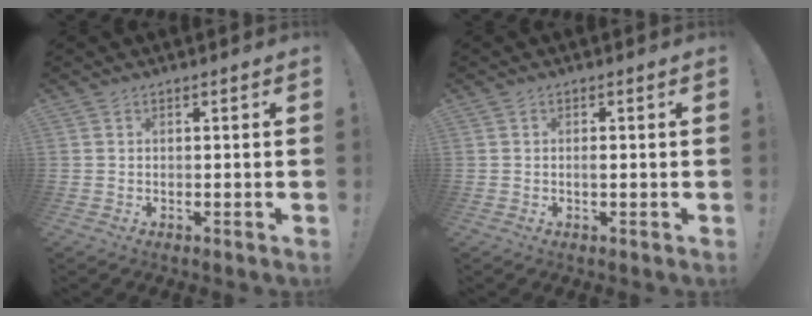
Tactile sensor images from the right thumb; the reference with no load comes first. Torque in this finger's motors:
{"motor_torque": [-0.14, -0.02, 0.39, -0.24, 0.00]}